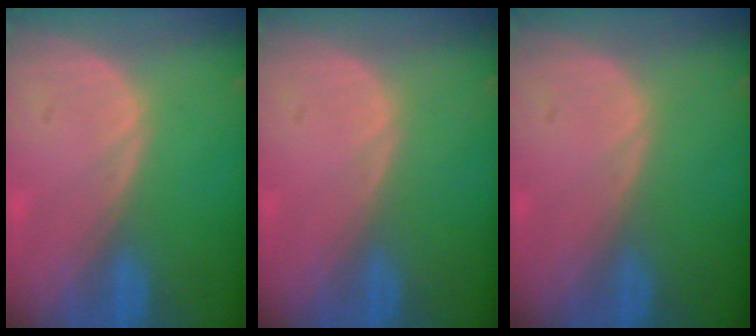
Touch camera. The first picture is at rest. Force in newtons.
{"total": 0.0}
{"total": 0.0}